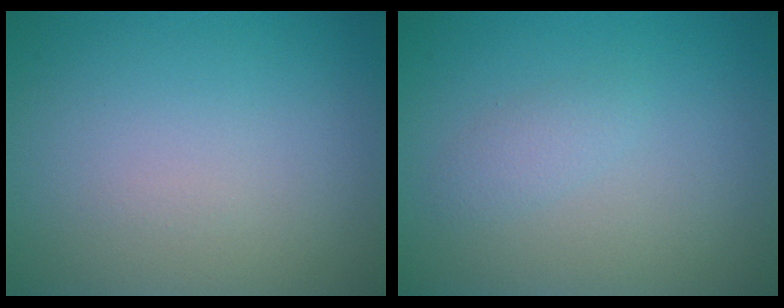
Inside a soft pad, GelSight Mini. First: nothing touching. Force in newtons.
{"total": 1.2, "press": 1.2, "slide": 0.1}